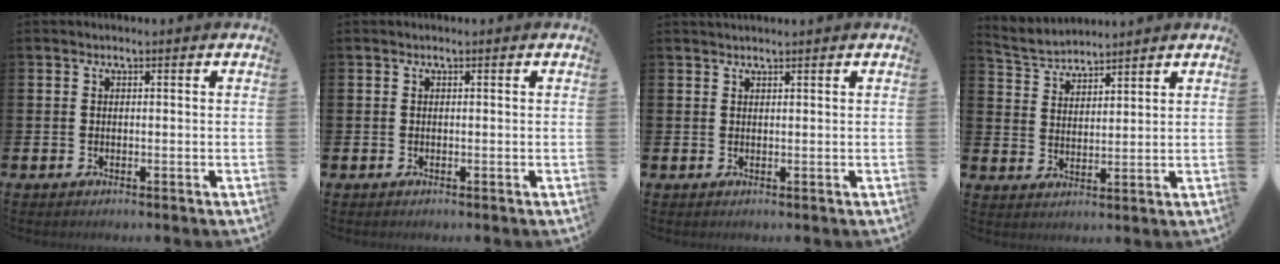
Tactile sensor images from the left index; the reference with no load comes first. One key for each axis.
{"total": 0.0}
{"total": 0.8, "fx": 0.8, "fy": -0.1, "fz": 0.1, "tx": -0.002, "ty": 0.000, "tz": 0.016}
{"total": 3.8, "fx": 3.8, "fy": 0.5, "fz": -0.2, "tx": -0.019, "ty": -0.021, "tz": 0.069}